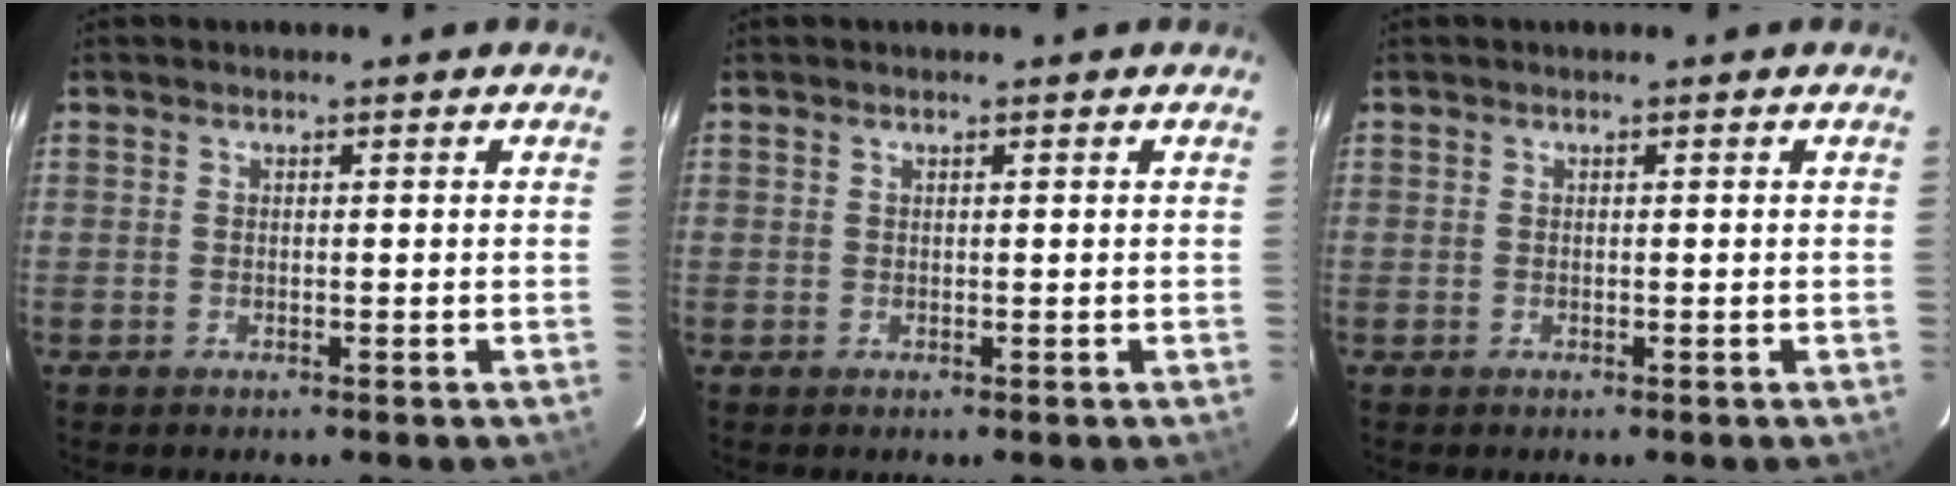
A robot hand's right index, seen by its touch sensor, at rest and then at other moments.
{"total": 0.0}
{"total": 0.0}